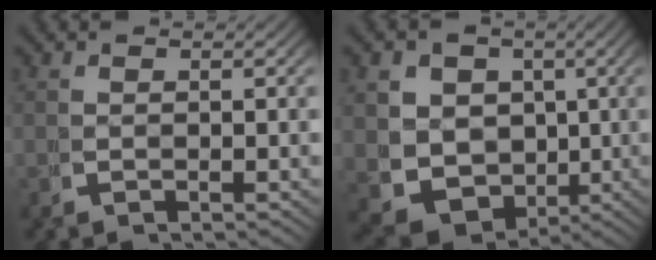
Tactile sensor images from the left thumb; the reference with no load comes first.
{"total": 11.5, "force": [-1.9, 9.7, 5.7], "torque": [-0.141, -0.060, -0.015]}